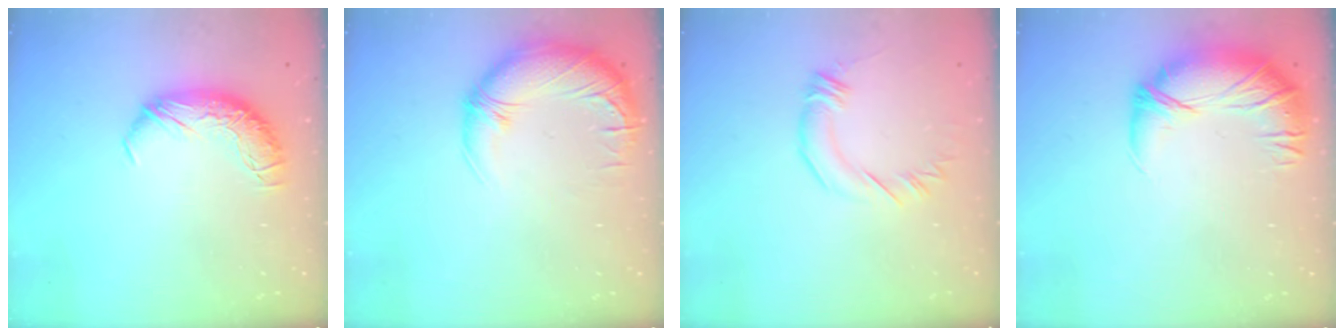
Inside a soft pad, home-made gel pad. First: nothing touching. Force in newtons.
{"total": 3.2, "press": 0.4, "slide": 3.2}
{"total": 1.9, "press": 1.9, "slide": 0.4}
{"total": 2.7, "press": 1.3, "slide": 2.3}